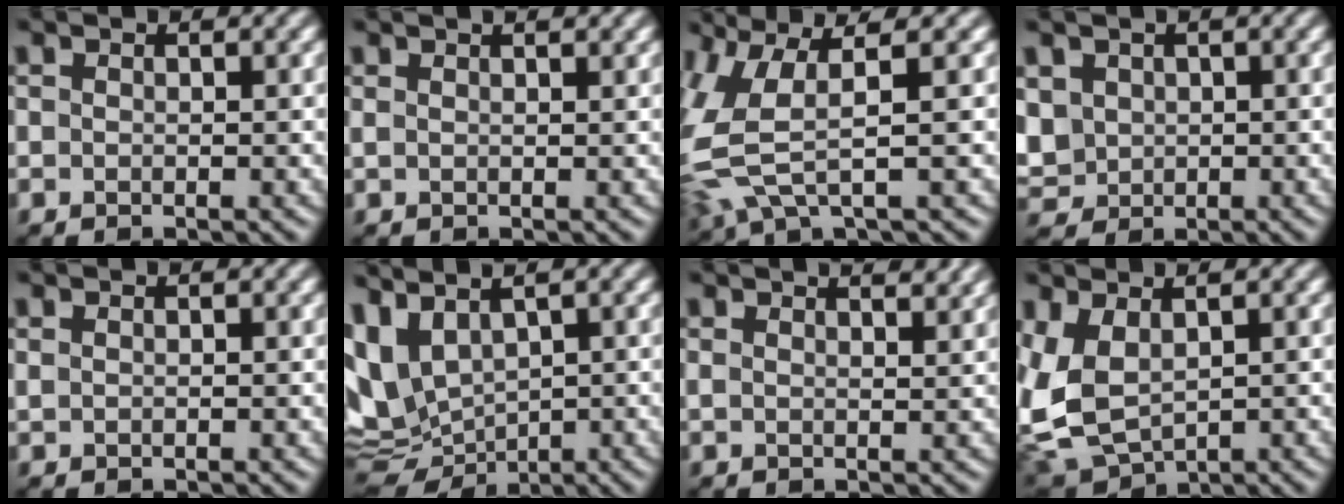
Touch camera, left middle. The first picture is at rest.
{"total": 2.5, "force": [1.6, 1.1, 1.5], "torque": [-0.017, 0.024, 0.009]}
{"total": 5.7, "force": [-0.3, 2.4, 5.2], "torque": [-0.143, -0.007, -0.003]}
{"total": 4.5, "force": [-0.2, 3.8, 2.3], "torque": [-0.073, 0.000, 0.001]}
{"total": 0.5, "force": [0.3, 0.4, 0.2], "torque": [-0.002, 0.001, 0.008]}
{"total": 9.2, "force": [0.2, 6.1, 6.9], "torque": [-0.149, -0.007, 0.027]}
{"total": 4.8, "force": [3.5, 2.0, 2.7], "torque": [-0.020, 0.045, 0.018]}
{"total": 7.1, "force": [-0.3, 4.5, 5.4], "torque": [-0.130, -0.008, -0.003]}